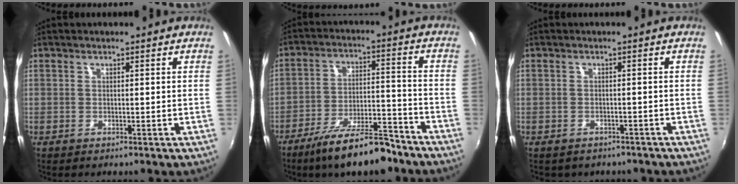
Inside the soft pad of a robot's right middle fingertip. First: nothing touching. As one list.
[{"total": 14.6, "force": [-11.6, 3.6, 8.1], "torque": [-0.152, -0.004, -0.183]}, {"total": 3.8, "force": [-3.0, 2.1, 1.2], "torque": [-0.028, -0.014, -0.036]}]